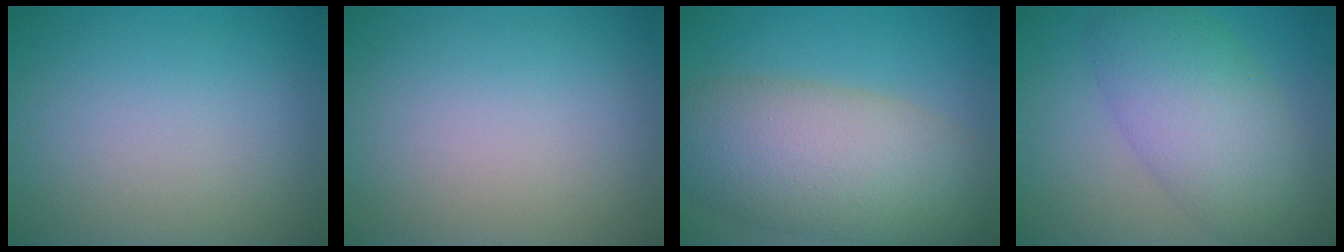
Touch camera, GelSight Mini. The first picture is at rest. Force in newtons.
{"total": 0.0}
{"total": 9.6, "press": 9.6, "slide": 0.5}
{"total": 7.4, "press": 7.4, "slide": 0.5}